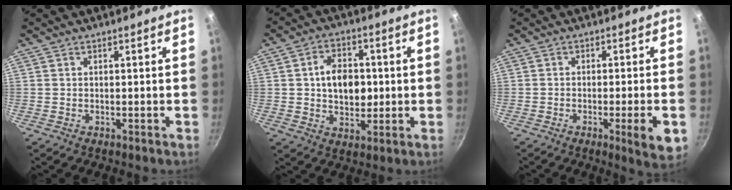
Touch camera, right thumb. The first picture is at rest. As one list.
[{"total": 9.6, "force": [0.5, 6.8, 6.8], "torque": [-0.077, 0.006, 0.005]}, {"total": 6.9, "force": [-2.3, 1.0, 6.5], "torque": [-0.083, 0.004, -0.031]}]